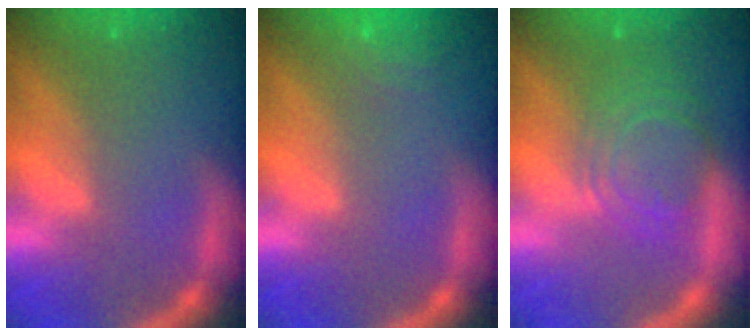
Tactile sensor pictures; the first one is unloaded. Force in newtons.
{"total": 4.0}
{"total": 6.5}